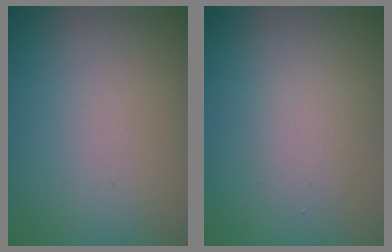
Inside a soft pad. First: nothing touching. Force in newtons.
{"total": 1.8, "press": 1.8, "slide": 0.1}